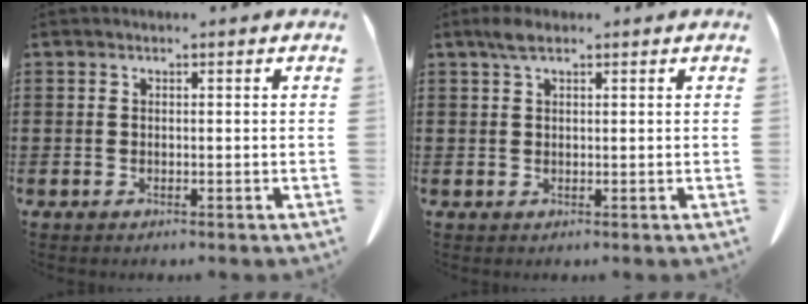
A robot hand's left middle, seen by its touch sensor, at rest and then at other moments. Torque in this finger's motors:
{"motor_torque": [1.09, 1.04, 0.45, 0.15]}